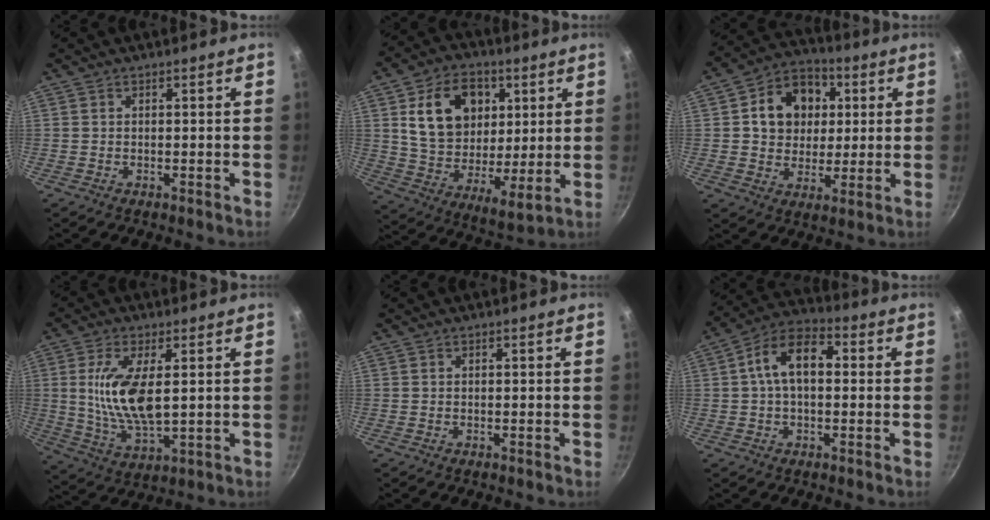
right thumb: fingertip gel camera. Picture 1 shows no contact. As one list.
[{"total": 19.6, "force": [6.4, 13.4, 12.8], "torque": [-0.182, -0.024, 0.108]}, {"total": 14.0, "force": [3.0, 11.3, 7.6], "torque": [-0.090, 0.007, 0.040]}, {"total": 12.5, "force": [1.8, 5.2, 11.1], "torque": [-0.215, -0.013, 0.041]}, {"total": 0.0}, {"total": 11.0, "force": [1.3, 6.6, 8.8], "torque": [-0.131, 0.034, 0.006]}]